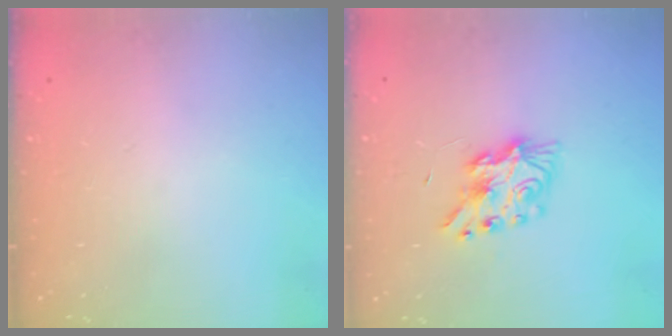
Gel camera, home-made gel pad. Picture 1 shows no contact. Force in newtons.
{"total": 7.9, "press": 7.9, "slide": 0.7}